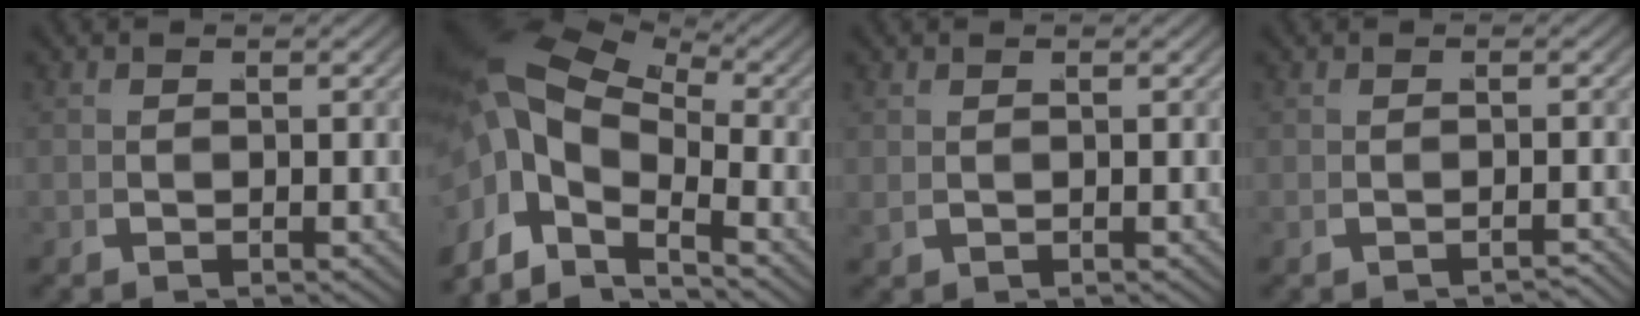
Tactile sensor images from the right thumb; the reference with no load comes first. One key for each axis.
{"total": 9.3, "fx": 0.1, "fy": 6.0, "fz": 7.1, "tx": -0.135, "ty": -0.006, "tz": -0.019}
{"total": 0.0}
{"total": 1.4, "fx": -1.3, "fy": -0.6, "fz": -0.3, "tx": 0.005, "ty": 0.002, "tz": -0.022}